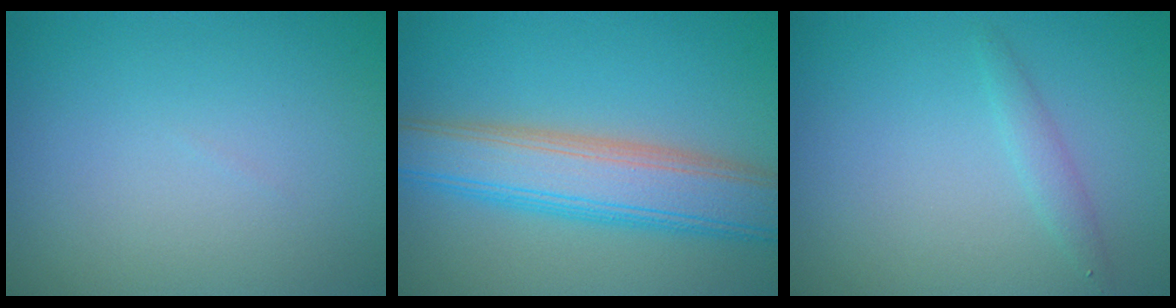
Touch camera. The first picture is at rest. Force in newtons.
{"total": 7.4, "press": 7.4, "slide": 0.4}
{"total": 1.2, "press": 1.2, "slide": 0.0}